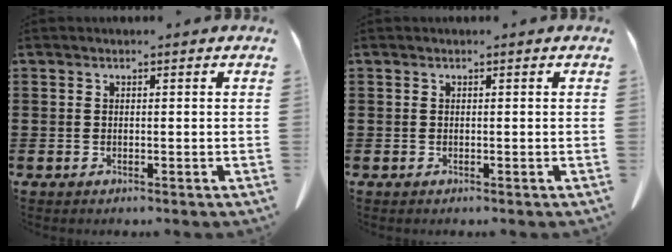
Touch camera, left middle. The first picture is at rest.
{"total": 0.0}